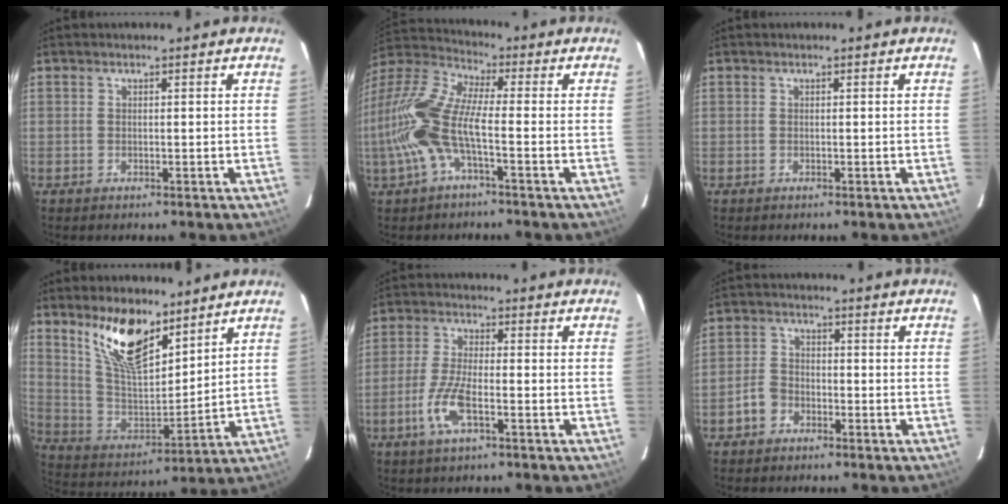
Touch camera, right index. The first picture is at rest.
{"total": 15.1, "force": [-3.8, 4.5, 13.9], "torque": [-0.289, 0.001, -0.083]}
{"total": 0.0}
{"total": 14.8, "force": [10.0, 5.8, 9.3], "torque": [-0.176, -0.007, 0.200]}
{"total": 7.0, "force": [-3.1, 1.7, 6.1], "torque": [-0.135, -0.002, -0.063]}
{"total": 4.1, "force": [-2.4, 3.1, 1.3], "torque": [-0.036, 0.014, -0.042]}